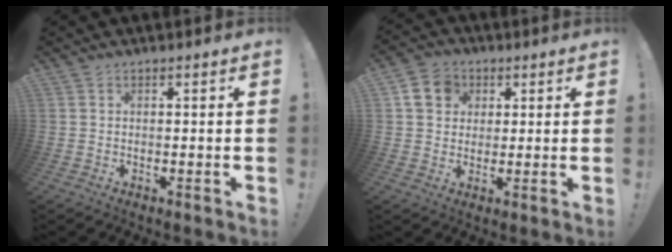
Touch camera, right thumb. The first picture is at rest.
{"total": 9.3, "force": [3.3, 7.9, 3.7], "torque": [-0.061, 0.001, 0.069]}